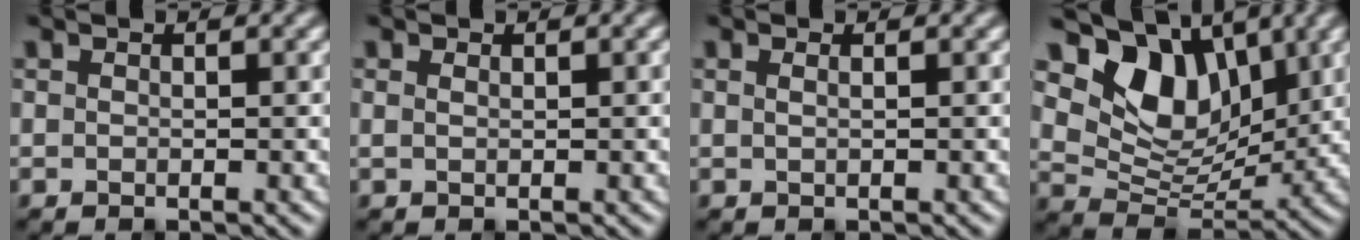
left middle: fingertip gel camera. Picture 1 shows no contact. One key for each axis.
{"total": 0.8, "fx": 0.6, "fy": 0.2, "fz": 0.6, "tx": -0.011, "ty": -0.002, "tz": 0.006}
{"total": 1.8, "fx": 0.9, "fy": 1.1, "fz": 1.2, "tx": 0.002, "ty": 0.003, "tz": -0.015}
{"total": 8.6, "fx": 4.0, "fy": 5.6, "fz": 5.1, "tx": -0.087, "ty": -0.009, "tz": 0.071}